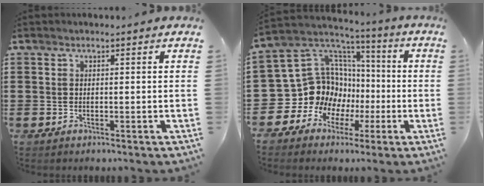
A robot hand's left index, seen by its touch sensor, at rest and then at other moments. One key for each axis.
{"total": 14.1, "fx": -1.2, "fy": 13.3, "fz": 4.7, "tx": -0.141, "ty": -0.030, "tz": -0.002}